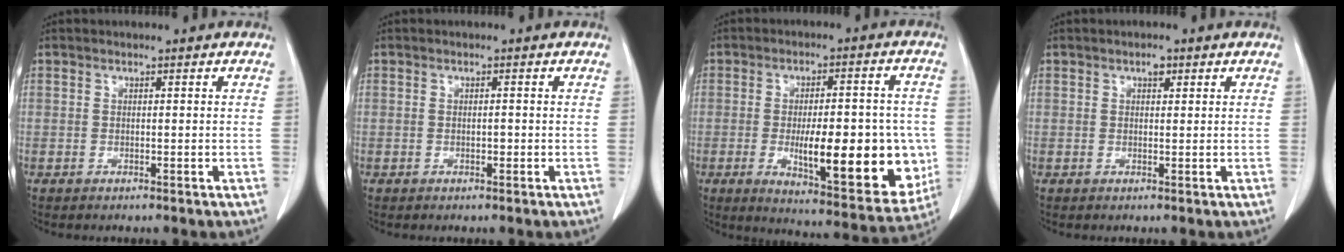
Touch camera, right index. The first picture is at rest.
{"total": 0.8, "force": [-0.2, 0.3, 0.7], "torque": [-0.014, 0.000, -0.002]}
{"total": 18.5, "force": [-3.4, 5.7, 17.3], "torque": [-0.205, -0.002, -0.028]}
{"total": 1.5, "force": [0.8, 0.8, 0.9], "torque": [-0.012, 0.002, 0.010]}